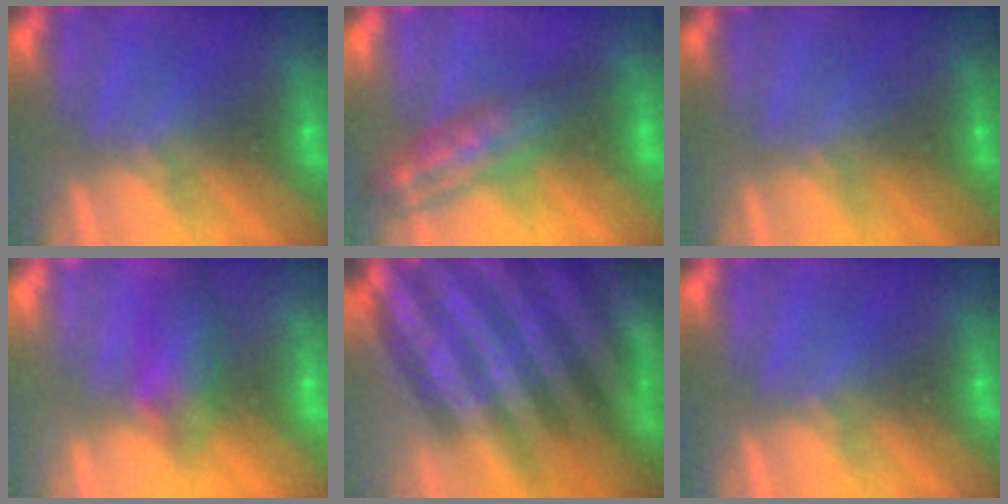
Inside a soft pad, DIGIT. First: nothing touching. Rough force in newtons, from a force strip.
{"total": 2.8}
{"total": 2.6}
{"total": 9.3}
{"total": 6.8}
{"total": 0.0}